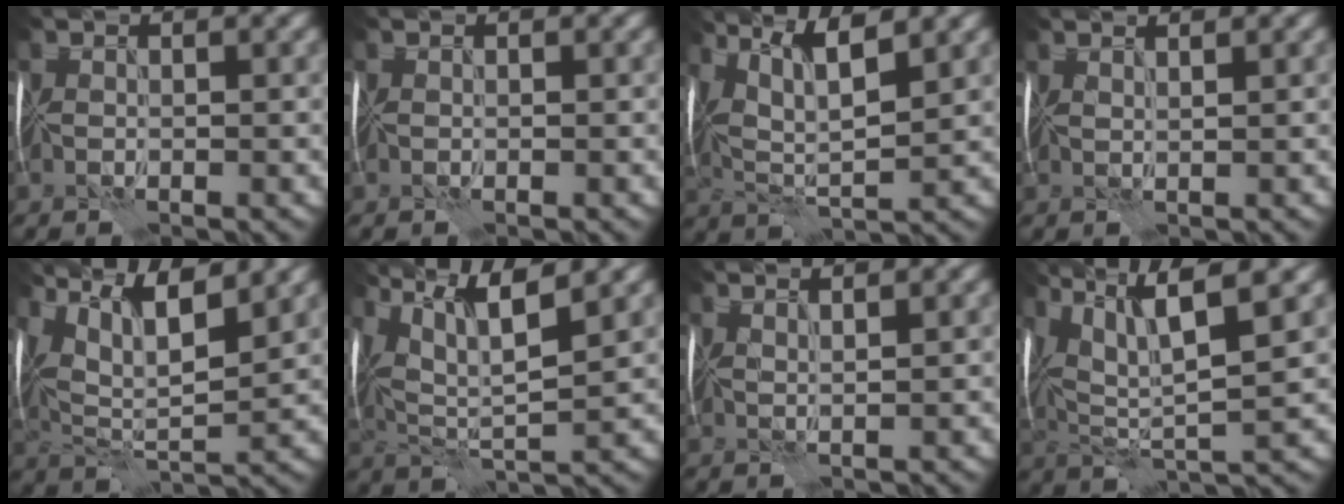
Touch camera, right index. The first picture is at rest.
{"total": 0.0}
{"total": 6.7, "force": [3.4, 1.8, 5.5], "torque": [-0.103, 0.004, 0.053]}
{"total": 1.5, "force": [1.2, 0.2, 0.9], "torque": [-0.001, 0.003, -0.001]}
{"total": 10.5, "force": [5.8, 3.5, 8.0], "torque": [-0.144, 0.017, 0.083]}
{"total": 8.9, "force": [4.8, 2.0, 7.3], "torque": [-0.137, 0.014, 0.076]}
{"total": 2.2, "force": [1.6, 0.3, 1.4], "torque": [-0.009, 0.006, 0.006]}
{"total": 9.8, "force": [4.4, 2.0, 8.5], "torque": [-0.160, 0.012, 0.079]}